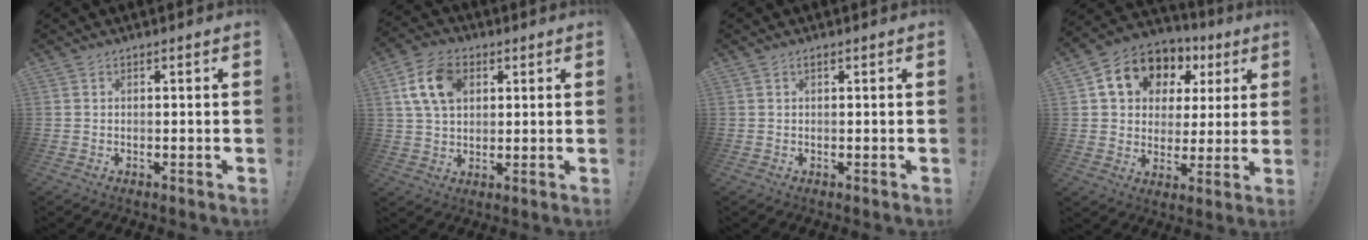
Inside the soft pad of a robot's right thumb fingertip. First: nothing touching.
{"total": 12.6, "force": [4.2, 8.6, 8.3], "torque": [-0.155, 0.005, 0.083]}
{"total": 0.6, "force": [0.3, 0.2, 0.5], "torque": [-0.013, 0.001, 0.005]}
{"total": 14.1, "force": [6.9, 10.6, 6.3], "torque": [-0.095, -0.033, 0.135]}